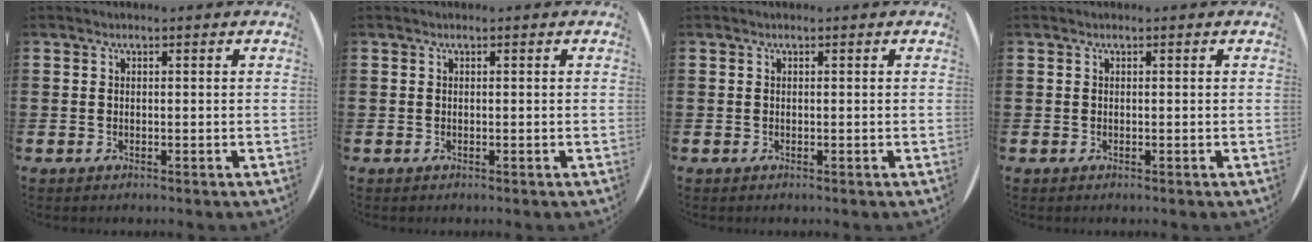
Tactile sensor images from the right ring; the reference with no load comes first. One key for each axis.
{"total": 0.0}
{"total": 0.0}
{"total": 0.0}